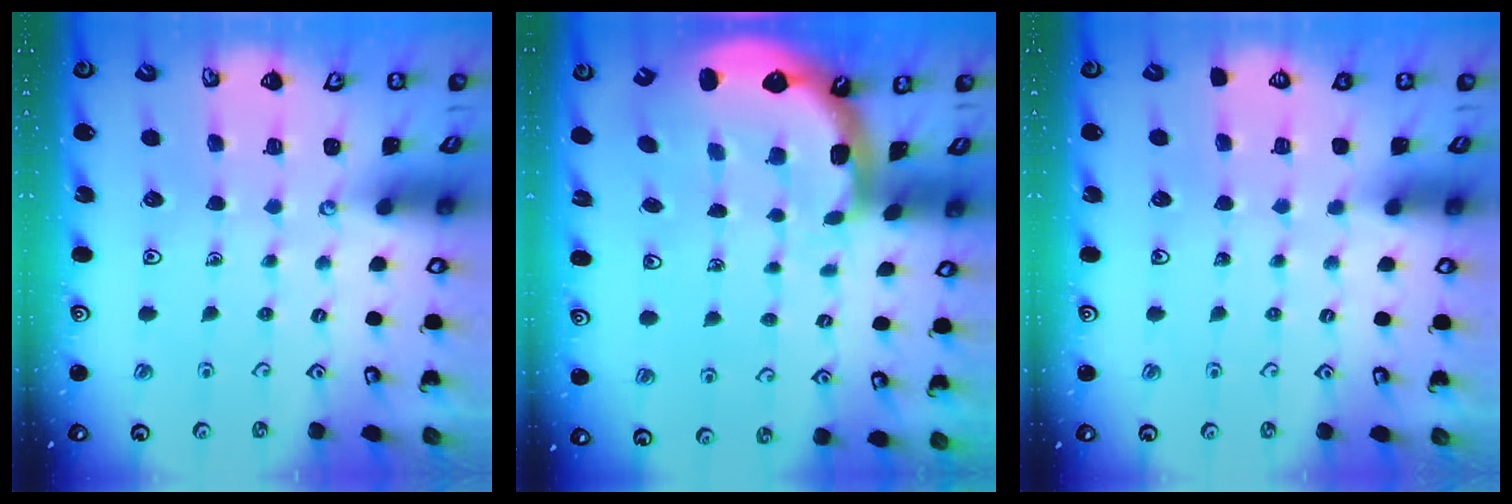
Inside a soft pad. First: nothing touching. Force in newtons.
{"total": 3.4, "press": 2.6, "slide": 2.3}
{"total": 0.0}